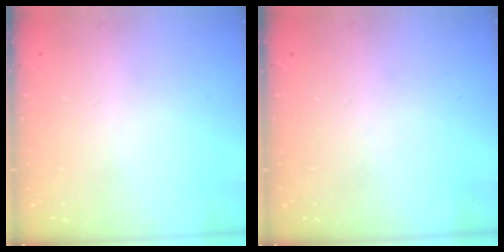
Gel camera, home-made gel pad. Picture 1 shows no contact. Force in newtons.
{"total": 0.0}